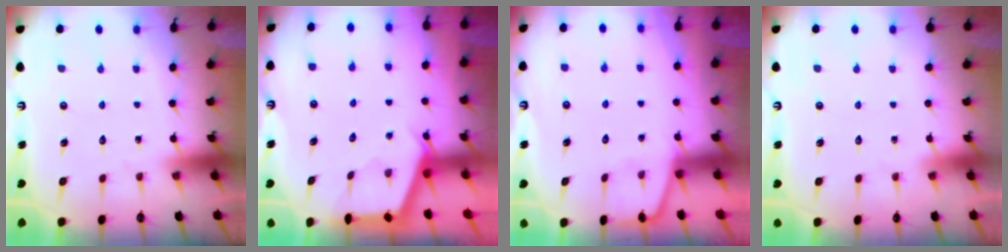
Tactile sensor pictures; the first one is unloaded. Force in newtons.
{"total": 2.9, "press": 2.9, "slide": 0.3}
{"total": 1.9, "press": 1.8, "slide": 0.3}
{"total": 0.0}